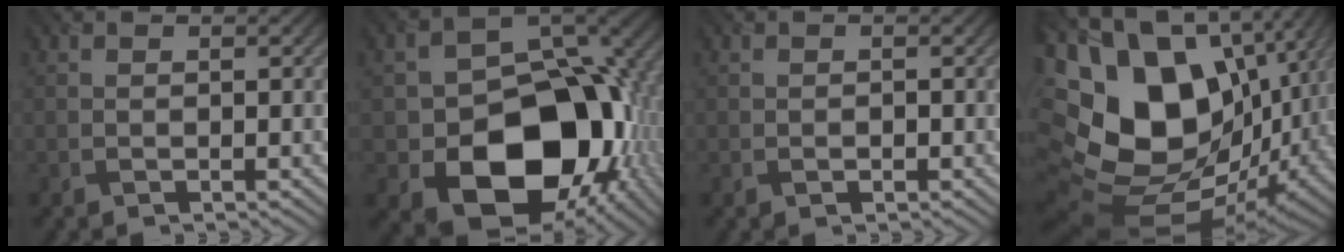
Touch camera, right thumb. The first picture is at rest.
{"total": 17.4, "force": [-5.0, 12.5, 11.1], "torque": [-0.149, -0.046, -0.074]}
{"total": 0.8, "force": [-0.3, 0.5, 0.5], "torque": [-0.007, -0.001, -0.005]}
{"total": 22.4, "force": [1.3, 16.5, 15.2], "torque": [-0.337, -0.037, 0.067]}